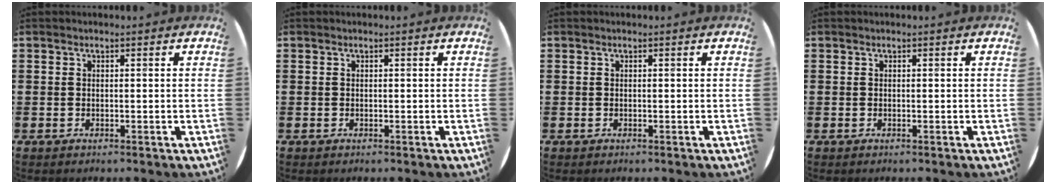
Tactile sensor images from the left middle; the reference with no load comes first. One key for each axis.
{"total": 0.0}
{"total": 0.0}
{"total": 0.0}